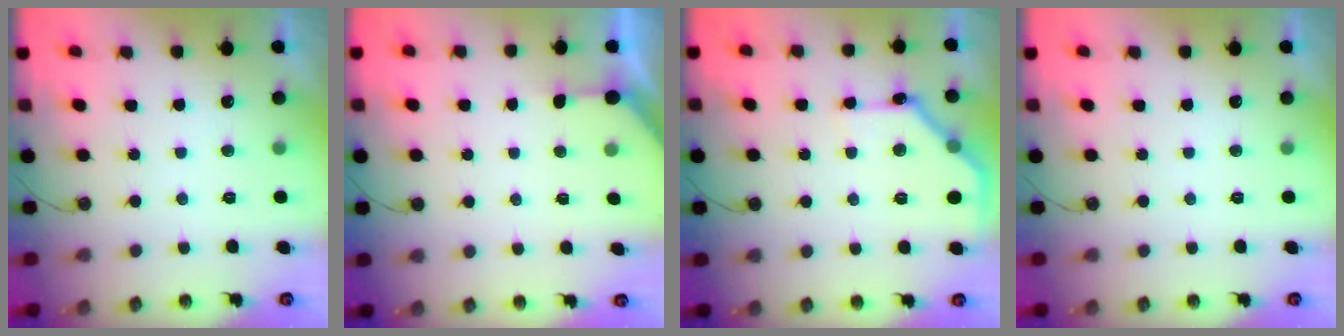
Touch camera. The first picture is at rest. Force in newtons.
{"total": 2.0, "press": 2.0, "slide": 0.2}
{"total": 13.3, "press": 13.3, "slide": 0.2}
{"total": 0.0}